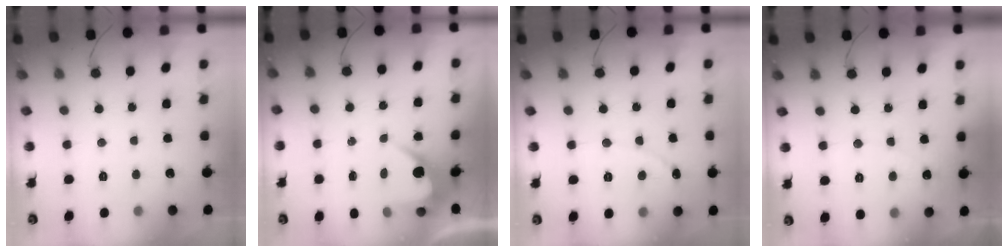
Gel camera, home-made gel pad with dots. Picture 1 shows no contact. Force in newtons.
{"total": 5.2, "press": 5.1, "slide": 0.2}
{"total": 1.0, "press": 1.0, "slide": 0.1}
{"total": 2.5, "press": 2.5, "slide": 0.1}